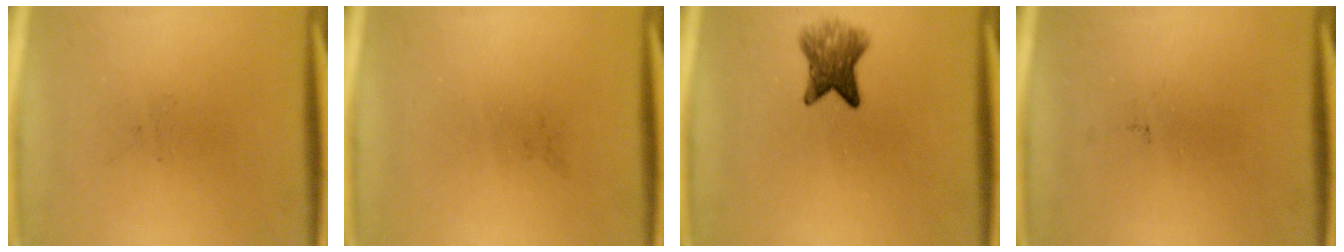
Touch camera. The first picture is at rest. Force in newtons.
{"total": 0.0}
{"total": 5.0}
{"total": 0.0}